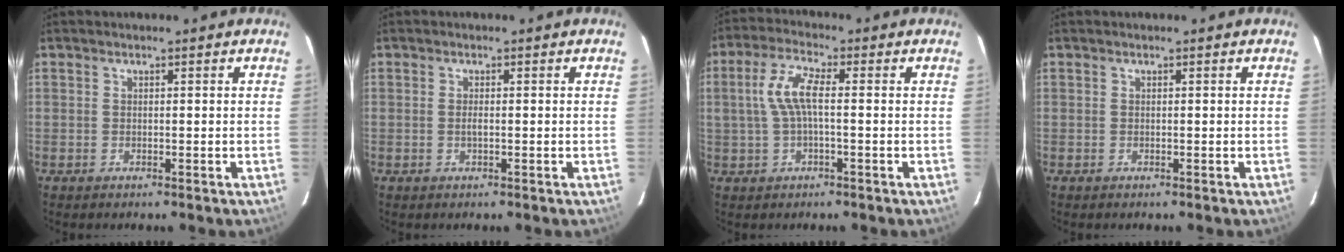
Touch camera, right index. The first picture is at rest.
{"total": 0.9, "force": [-0.1, 0.1, 0.9], "torque": [-0.017, 0.000, -0.001]}
{"total": 6.4, "force": [0.2, 2.1, 6.1], "torque": [-0.124, 0.011, 0.009]}
{"total": 0.0}